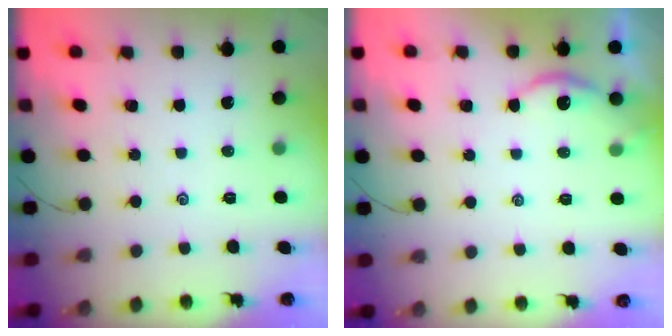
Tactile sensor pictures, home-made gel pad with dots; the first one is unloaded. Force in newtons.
{"total": 3.3, "press": 3.2, "slide": 0.4}